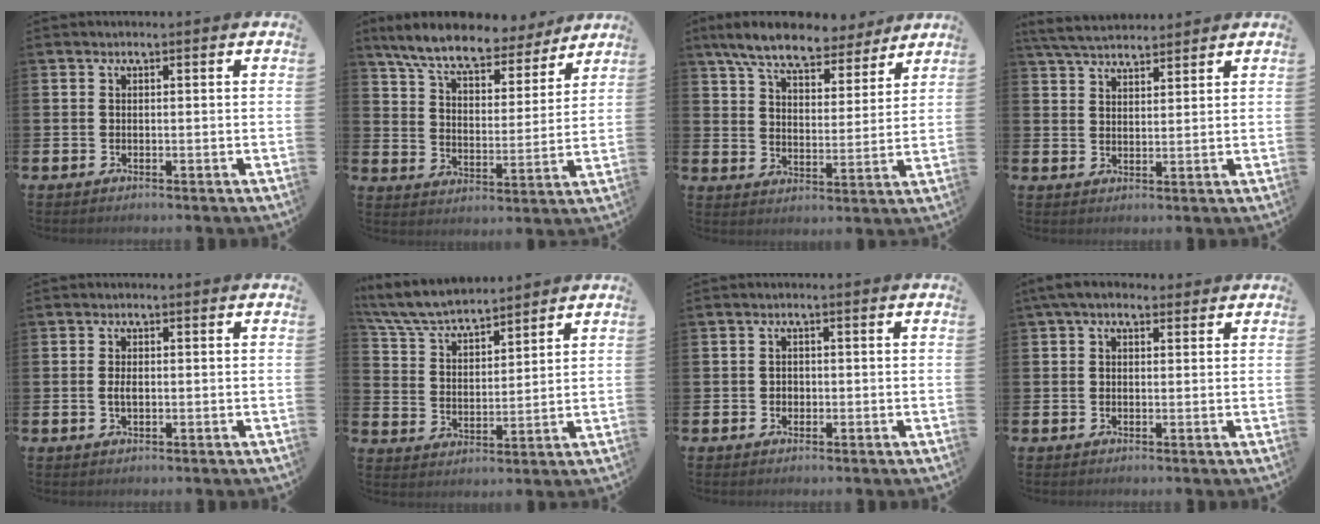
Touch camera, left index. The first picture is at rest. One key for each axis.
{"total": 9.1, "fx": 8.2, "fy": 1.9, "fz": 3.5, "tx": -0.094, "ty": -0.048, "tz": 0.141}
{"total": 9.1, "fx": 8.1, "fy": 2.2, "fz": 3.5, "tx": -0.092, "ty": -0.041, "tz": 0.144}
{"total": 4.7, "fx": 4.6, "fy": 0.8, "fz": 1.0, "tx": -0.040, "ty": -0.016, "tz": 0.085}
{"total": 1.6, "fx": -0.1, "fy": 0.8, "fz": 1.4, "tx": -0.027, "ty": 0.003, "tz": -0.004}
{"total": 7.0, "fx": 6.6, "fy": 1.3, "fz": 1.8, "tx": -0.067, "ty": -0.034, "tz": 0.118}
{"total": 1.1, "fx": -0.1, "fy": 1.0, "fz": 0.3, "tx": 0.001, "ty": 0.004, "tz": -0.007}
{"total": 3.8, "fx": 2.7, "fy": 1.9, "fz": 1.9, "tx": -0.029, "ty": -0.001, "tz": 0.045}